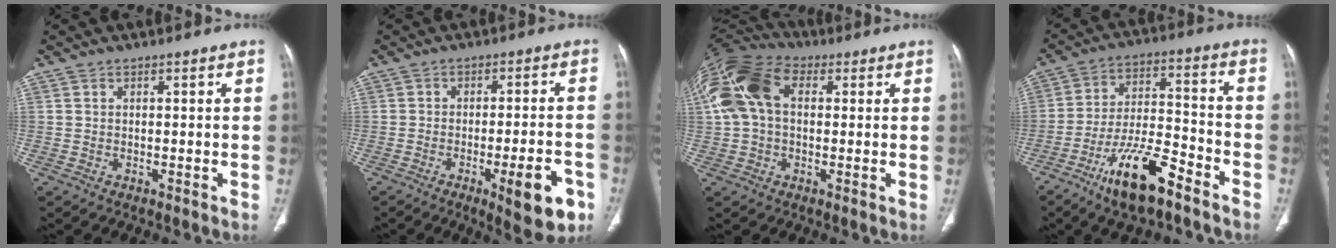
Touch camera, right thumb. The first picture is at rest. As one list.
[{"total": 10.7, "force": [-4.9, 2.9, 9.1], "torque": [-0.111, 0.018, -0.060]}, {"total": 16.0, "force": [3.1, 10.7, 11.6], "torque": [-0.250, 0.042, 0.049]}, {"total": 14.5, "force": [-9.4, 4.5, 10.0], "torque": [-0.183, 0.060, -0.168]}]